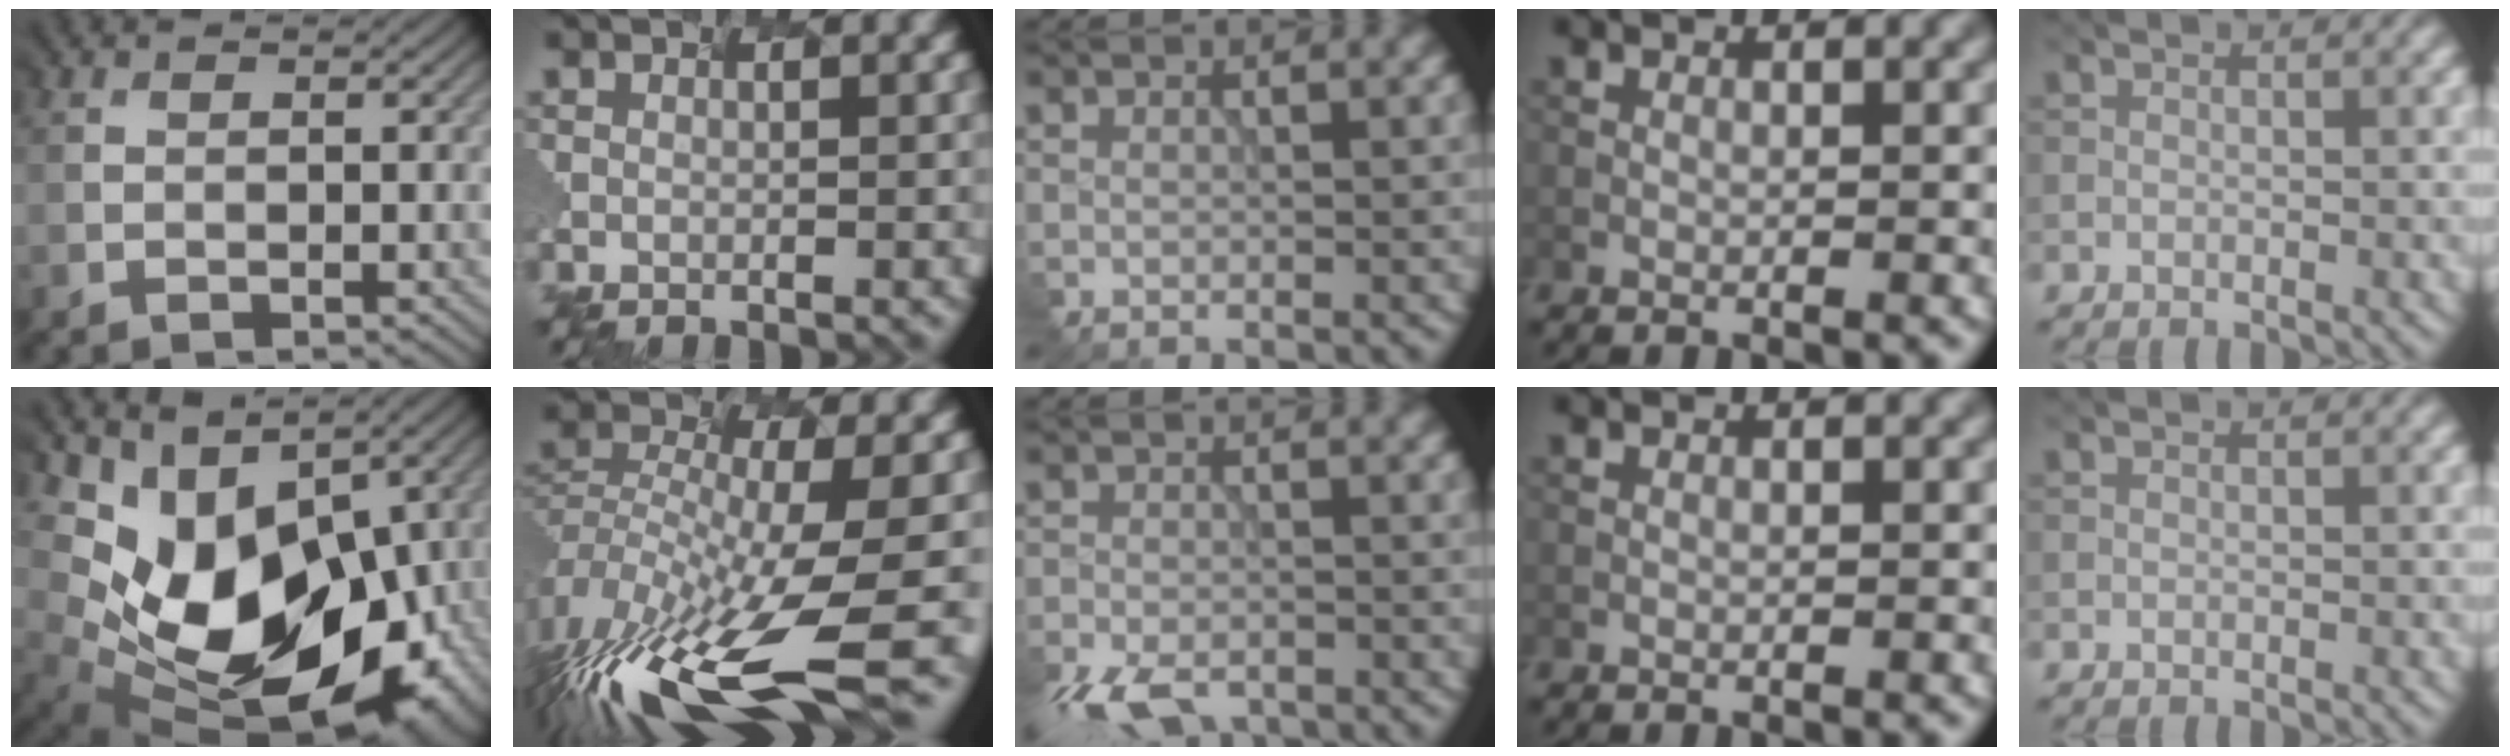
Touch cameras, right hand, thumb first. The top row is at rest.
{"thumb": {"total": 15.3, "force": [0.1, 10.9, 10.7], "torque": [-0.151, -0.027, 0.040]}, "index": {"total": 12.4, "force": [-8.1, 2.6, 9.0], "torque": [-0.232, -0.042, -0.095]}, "middle": {"total": 5.7, "force": [-4.2, 2.4, 3.1], "torque": [-0.059, -0.021, -0.083]}}